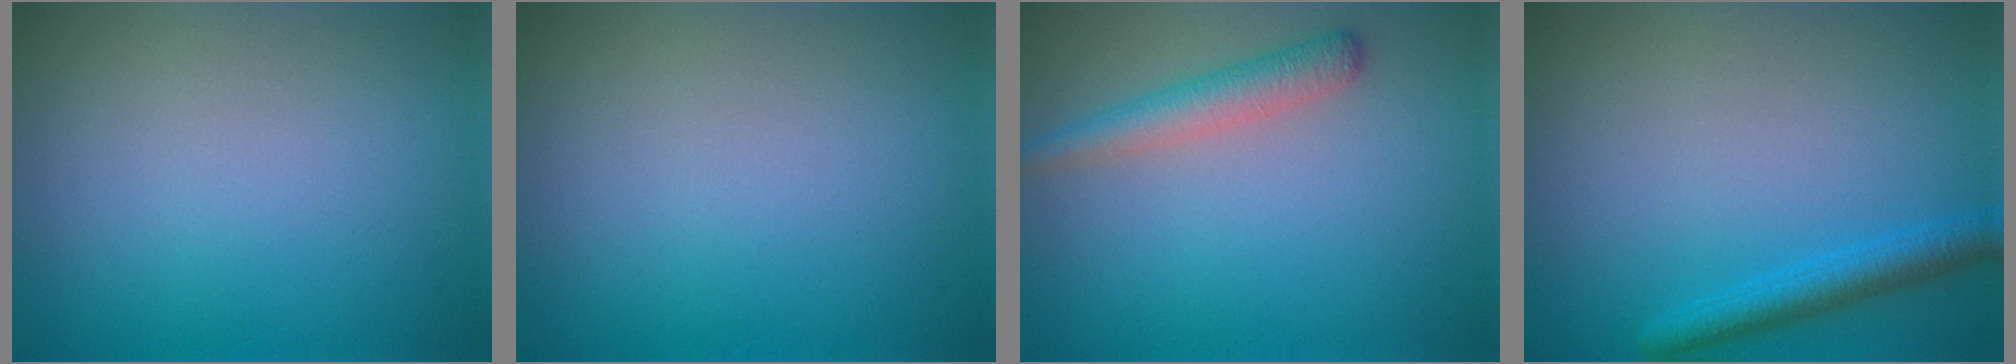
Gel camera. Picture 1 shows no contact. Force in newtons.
{"total": 0.0}
{"total": 2.8, "press": 2.8, "slide": 0.2}
{"total": 2.8, "press": 2.8, "slide": 0.1}